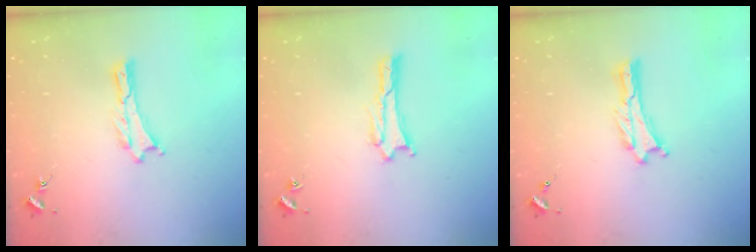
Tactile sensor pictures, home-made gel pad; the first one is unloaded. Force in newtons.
{"total": 1.7, "press": 1.7, "slide": 0.1}
{"total": 0.0}